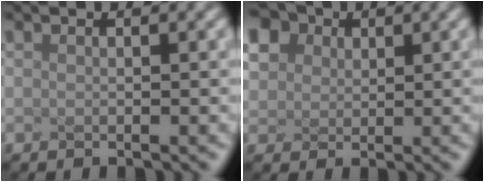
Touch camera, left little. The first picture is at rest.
{"total": 4.6, "force": [2.4, 3.6, 1.6], "torque": [-0.100, 0.018, 0.075]}